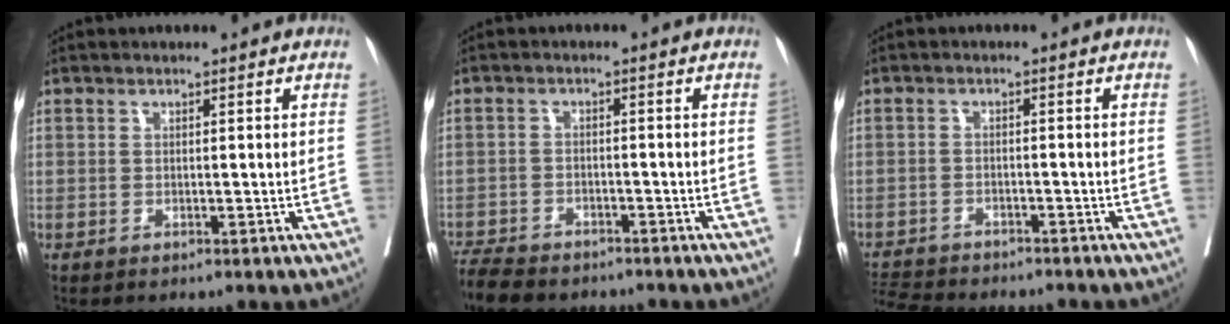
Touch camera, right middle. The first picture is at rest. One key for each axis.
{"total": 8.5, "fx": -7.4, "fy": 2.7, "fz": 3.1, "tx": -0.054, "ty": -0.013, "tz": -0.119}
{"total": 8.2, "fx": -7.7, "fy": 1.5, "fz": 2.3, "tx": -0.039, "ty": -0.007, "tz": -0.120}